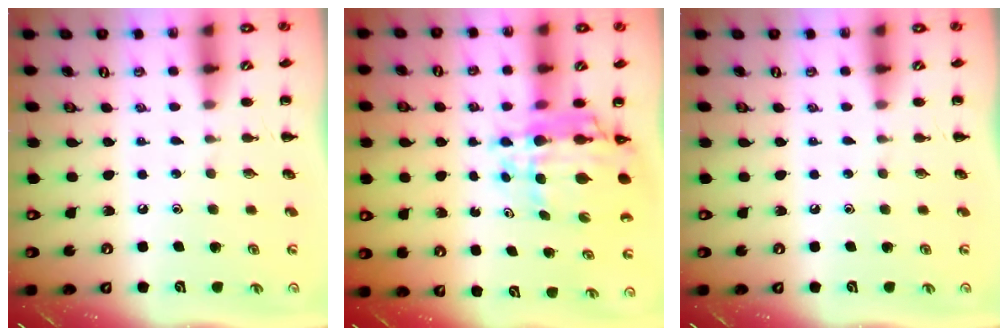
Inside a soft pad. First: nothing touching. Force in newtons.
{"total": 9.9, "press": 9.4, "slide": 3.1}
{"total": 0.0}